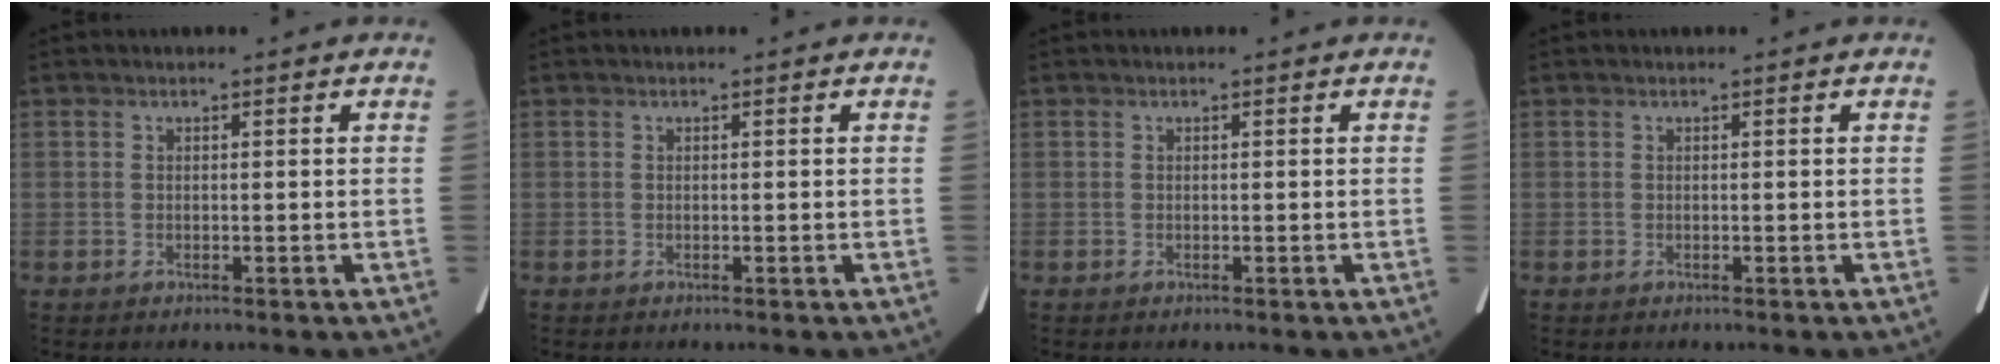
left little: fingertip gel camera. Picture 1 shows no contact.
{"total": 0.0}
{"total": 0.0}
{"total": 0.0}